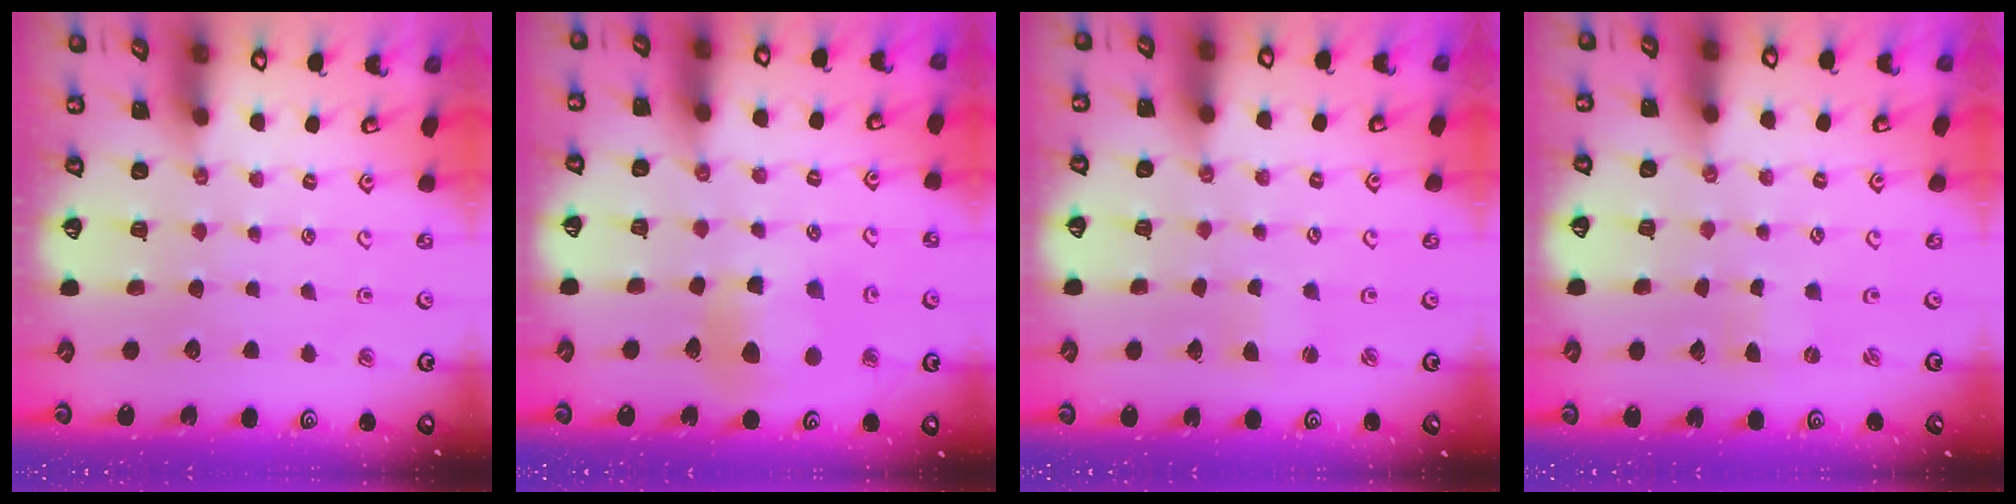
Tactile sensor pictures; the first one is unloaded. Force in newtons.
{"total": 9.7, "press": 9.6, "slide": 1.4}
{"total": 1.5, "press": 1.5, "slide": 0.2}
{"total": 0.0}